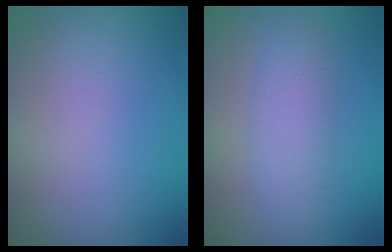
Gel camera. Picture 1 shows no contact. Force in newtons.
{"total": 2.7, "press": 2.7, "slide": 0.1}